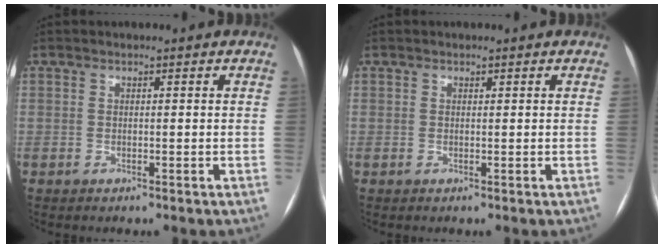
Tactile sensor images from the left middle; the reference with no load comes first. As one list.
[{"total": 0.0}]